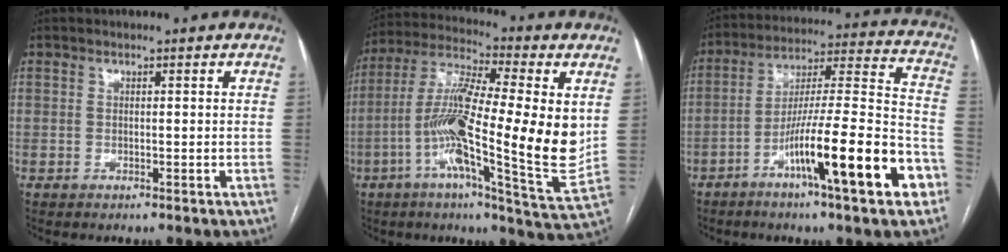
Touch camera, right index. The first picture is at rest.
{"total": 20.7, "force": [-0.3, 2.5, 20.5], "torque": [-0.359, 0.002, -0.018]}
{"total": 19.4, "force": [-9.1, 1.1, 17.2], "torque": [-0.260, -0.001, -0.145]}